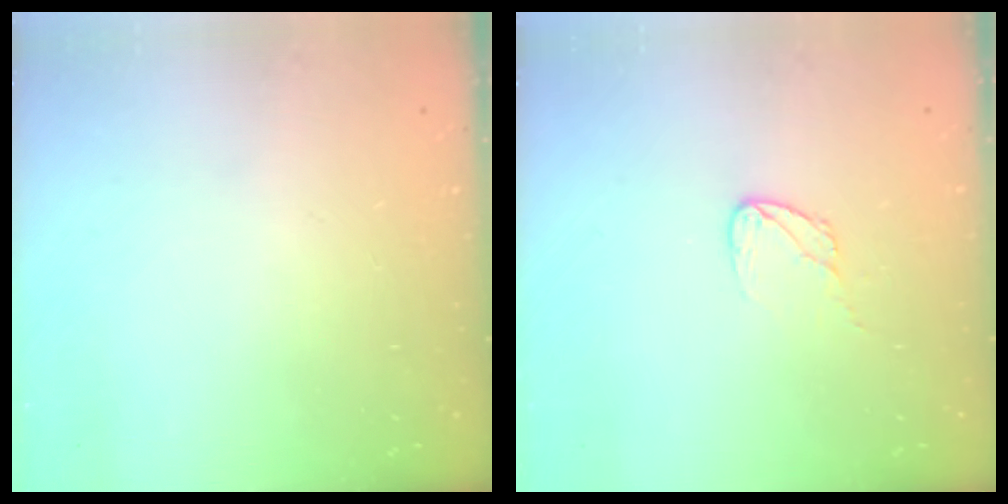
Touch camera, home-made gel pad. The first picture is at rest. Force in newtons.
{"total": 5.2, "press": 5.2, "slide": 0.4}